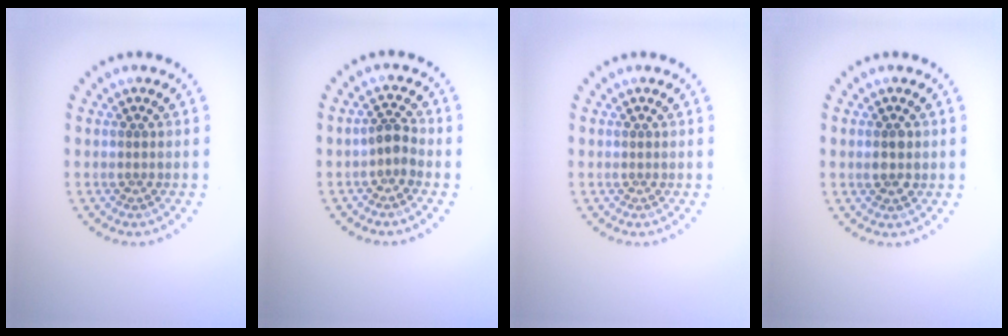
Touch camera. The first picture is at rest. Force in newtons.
{"total": 1.7, "press": 1.4, "slide": 0.9}
{"total": 0.0}
{"total": 1.5, "press": 1.5, "slide": 0.1}